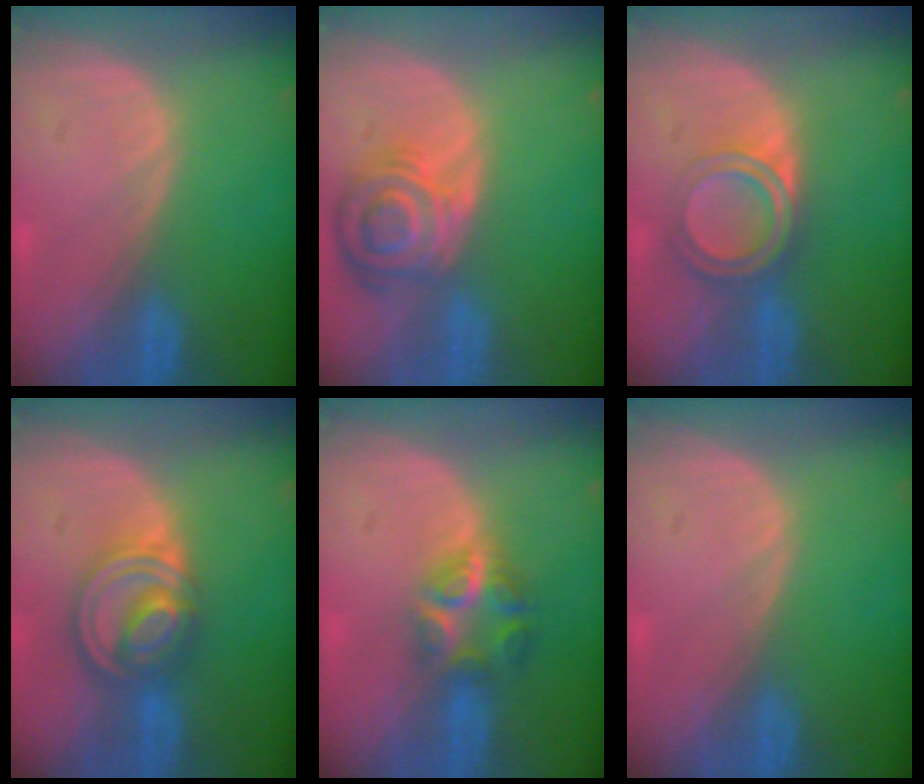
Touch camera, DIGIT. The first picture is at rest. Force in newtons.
{"total": 8.4, "press": 7.4, "slide": 3.8}
{"total": 6.0, "press": 5.2, "slide": 3.0}
{"total": 7.9, "press": 6.9, "slide": 3.9}
{"total": 6.1, "press": 5.5, "slide": 2.6}
{"total": 0.0}